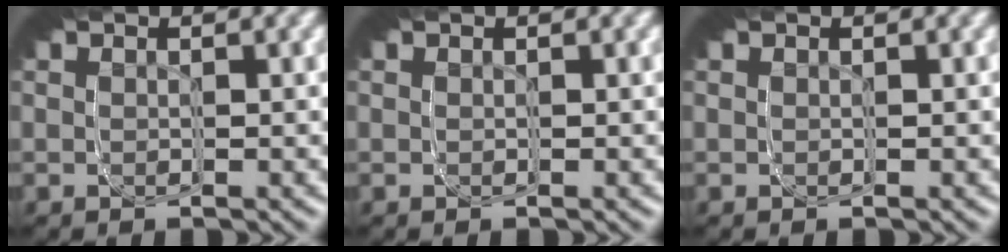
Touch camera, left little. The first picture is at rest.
{"total": 0.0}
{"total": 0.0}